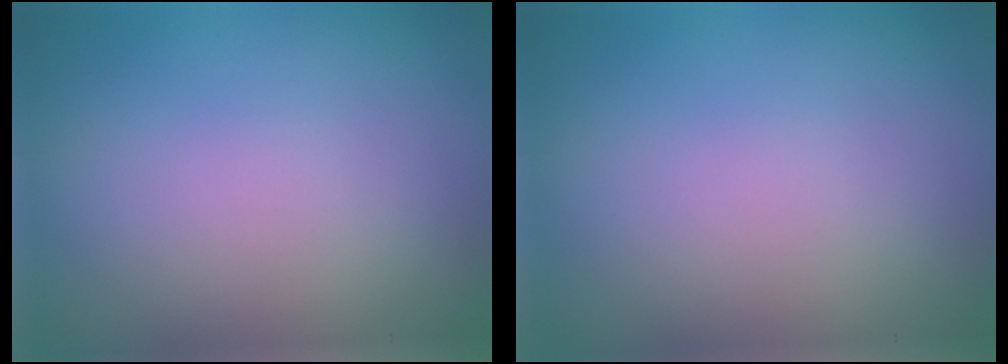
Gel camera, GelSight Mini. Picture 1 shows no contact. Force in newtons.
{"total": 0.0}